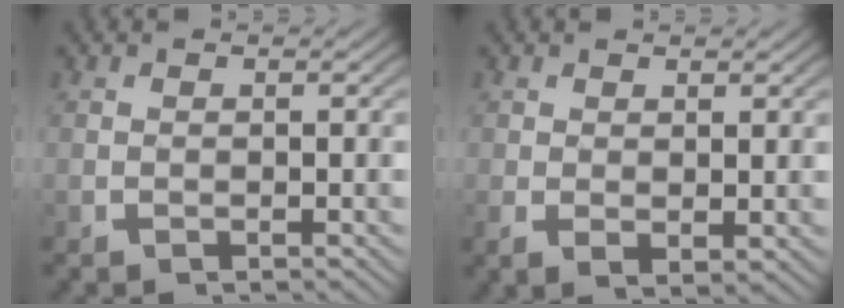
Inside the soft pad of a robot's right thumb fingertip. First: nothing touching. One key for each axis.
{"total": 1.2, "fx": 0.8, "fy": 0.4, "fz": 0.9, "tx": -0.017, "ty": -0.007, "tz": 0.023}